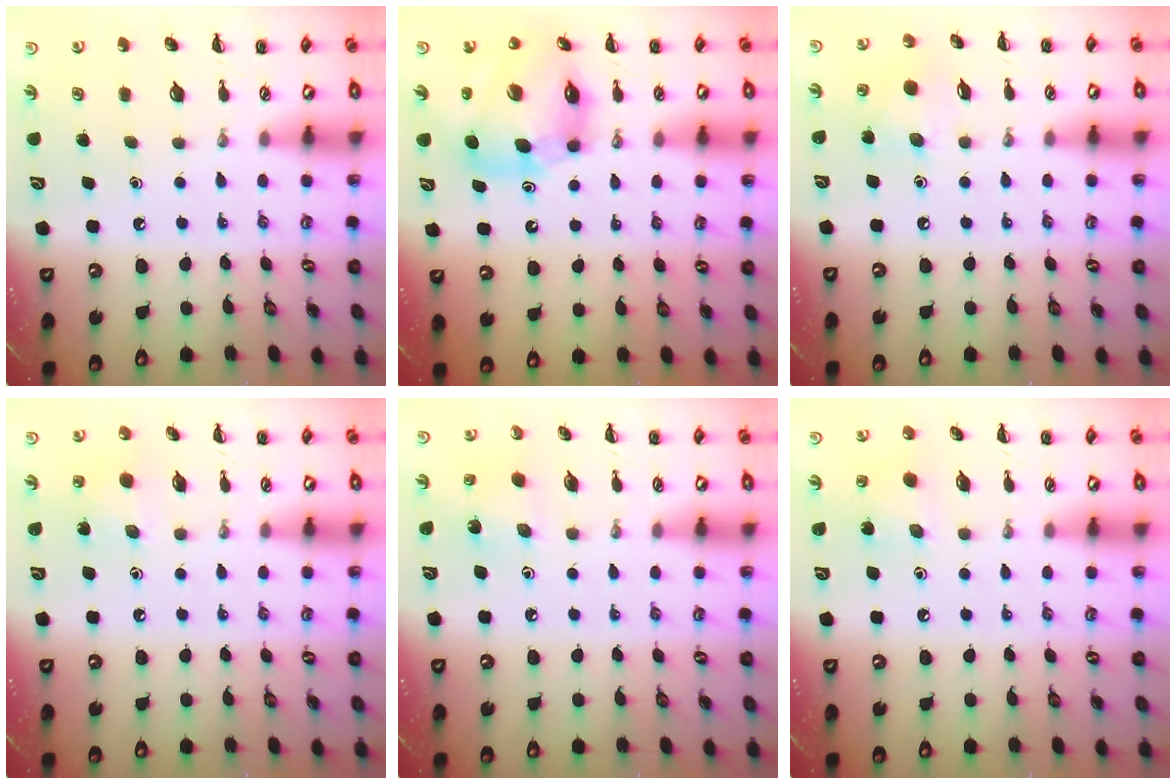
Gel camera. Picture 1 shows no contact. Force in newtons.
{"total": 12.2, "press": 11.7, "slide": 3.3}
{"total": 5.0, "press": 5.0, "slide": 0.7}
{"total": 2.9, "press": 2.8, "slide": 0.6}
{"total": 1.4, "press": 1.3, "slide": 0.6}
{"total": 4.0, "press": 3.9, "slide": 0.3}